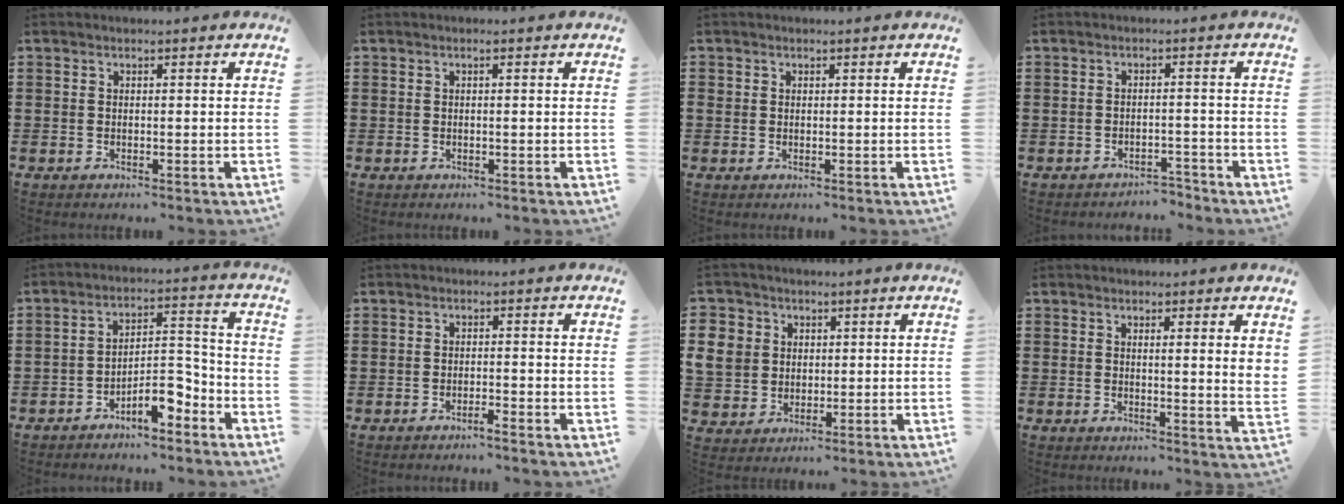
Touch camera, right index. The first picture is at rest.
{"total": 0.6, "force": [-0.1, -0.2, 0.6], "torque": [-0.009, -0.004, -0.002]}
{"total": 0.6, "force": [0.2, 0.5, 0.2], "torque": [-0.004, 0.002, 0.003]}
{"total": 2.3, "force": [-2.3, 0.2, 0.2], "torque": [-0.010, 0.000, -0.047]}
{"total": 7.0, "force": [-5.0, 2.2, 4.4], "torque": [-0.069, 0.015, -0.089]}
{"total": 1.4, "force": [-1.1, -0.2, 0.8], "torque": [-0.015, -0.003, -0.021]}
{"total": 6.4, "force": [1.4, 5.9, 2.1], "torque": [-0.085, 0.011, 0.022]}
{"total": 2.3, "force": [1.4, -0.5, 1.8], "torque": [-0.030, -0.007, 0.023]}